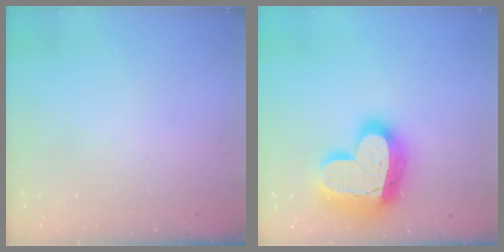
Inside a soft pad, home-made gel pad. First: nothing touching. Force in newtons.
{"total": 23.3, "press": 23.2, "slide": 1.9}